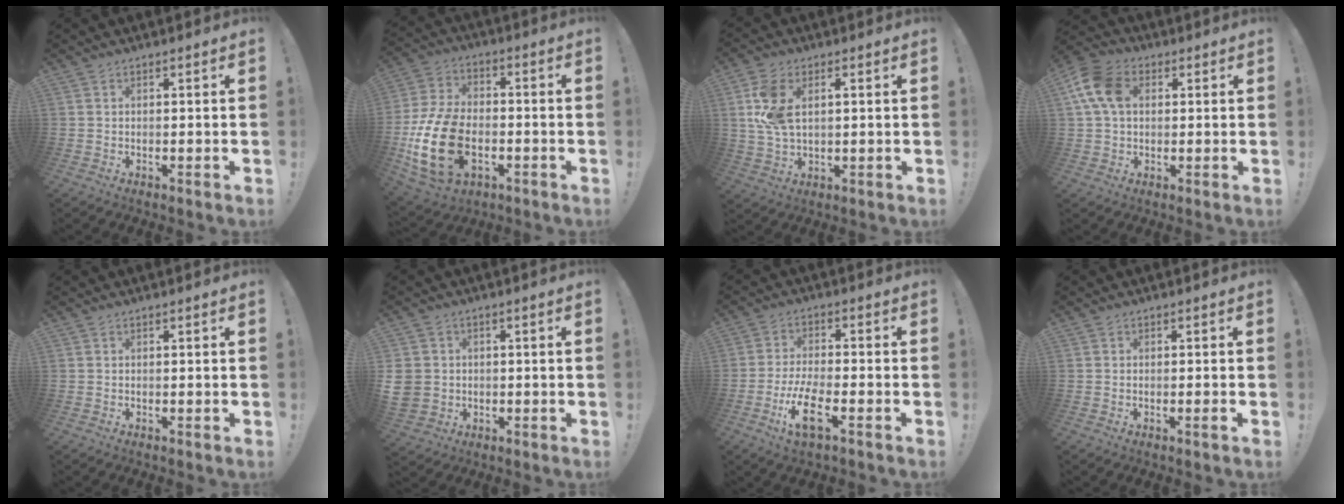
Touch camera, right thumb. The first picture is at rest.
{"total": 20.4, "force": [-5.6, 13.2, 14.5], "torque": [-0.280, 0.036, -0.082]}
{"total": 9.5, "force": [2.2, 5.3, 7.6], "torque": [-0.151, -0.005, 0.040]}
{"total": 11.9, "force": [2.7, 8.5, 7.9], "torque": [-0.156, 0.009, 0.055]}
{"total": 0.0}
{"total": 6.2, "force": [-0.3, 5.6, 2.5], "torque": [-0.071, 0.006, -0.002]}
{"total": 10.6, "force": [-4.8, 3.5, 8.8], "torque": [-0.186, 0.006, -0.087]}
{"total": 1.5, "force": [-0.6, -0.2, 1.4], "torque": [-0.032, 0.001, -0.010]}